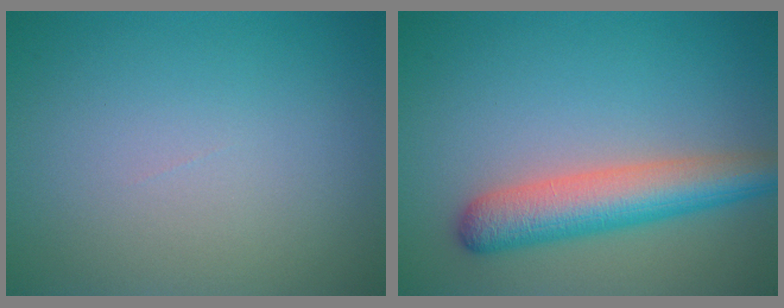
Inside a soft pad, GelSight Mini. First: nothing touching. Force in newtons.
{"total": 5.7, "press": 5.7, "slide": 0.2}